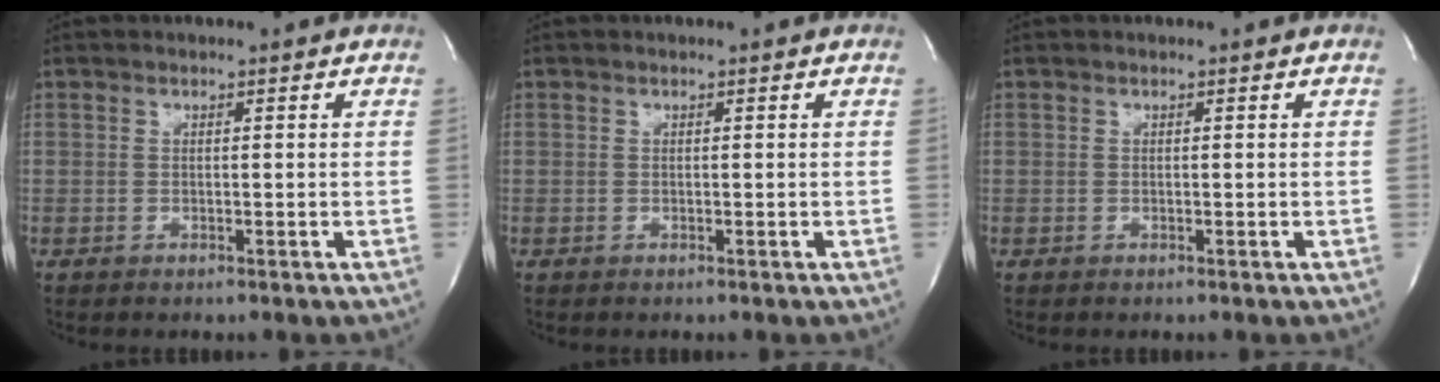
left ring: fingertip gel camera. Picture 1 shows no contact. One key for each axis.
{"total": 0.0}
{"total": 0.0}